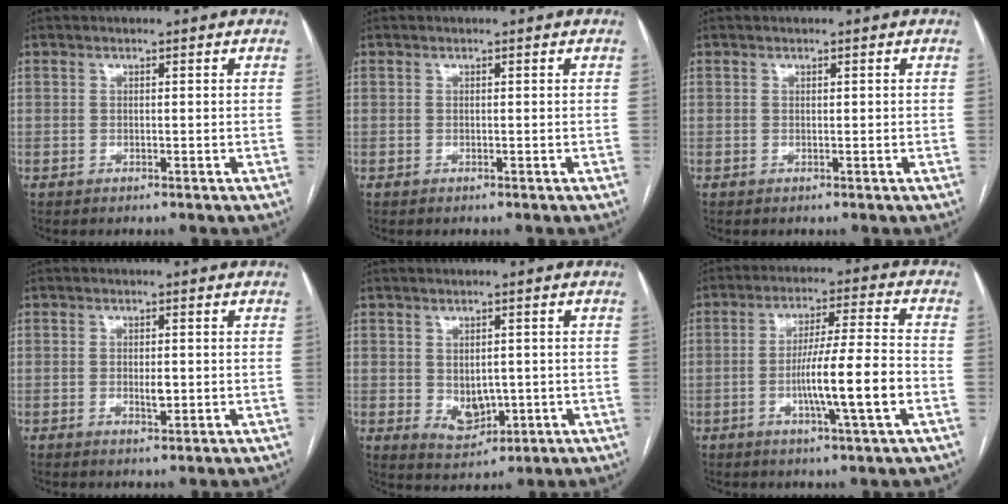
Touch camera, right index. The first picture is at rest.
{"total": 0.0}
{"total": 0.0}
{"total": 2.2, "force": [-0.3, 0.8, 2.0], "torque": [-0.035, 0.000, -0.002]}
{"total": 5.0, "force": [-0.3, 3.5, 3.7], "torque": [-0.062, -0.006, 0.014]}
{"total": 11.4, "force": [-3.1, -0.3, 10.9], "torque": [-0.188, 0.002, -0.054]}